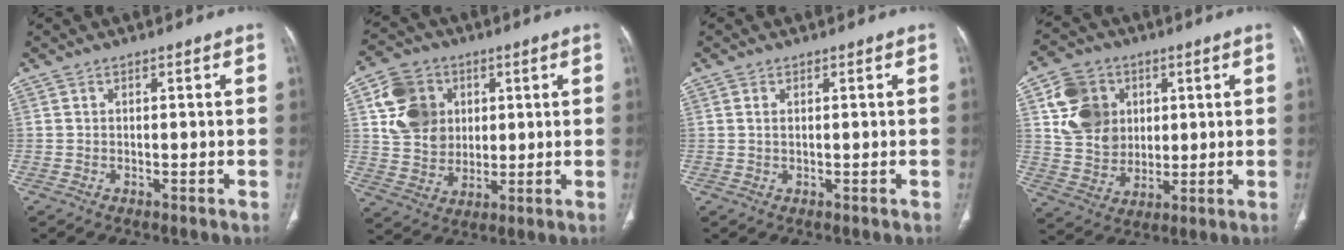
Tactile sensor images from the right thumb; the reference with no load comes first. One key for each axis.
{"total": 12.7, "fx": 3.4, "fy": 10.6, "fz": 6.0, "tx": -0.078, "ty": -0.002, "tz": 0.066}
{"total": 1.0, "fx": 0.3, "fy": 0.5, "fz": 0.8, "tx": -0.018, "ty": 0.003, "tz": 0.009}
{"total": 13.3, "fx": 3.7, "fy": 11.2, "fz": 6.2, "tx": -0.080, "ty": -0.004, "tz": 0.074}